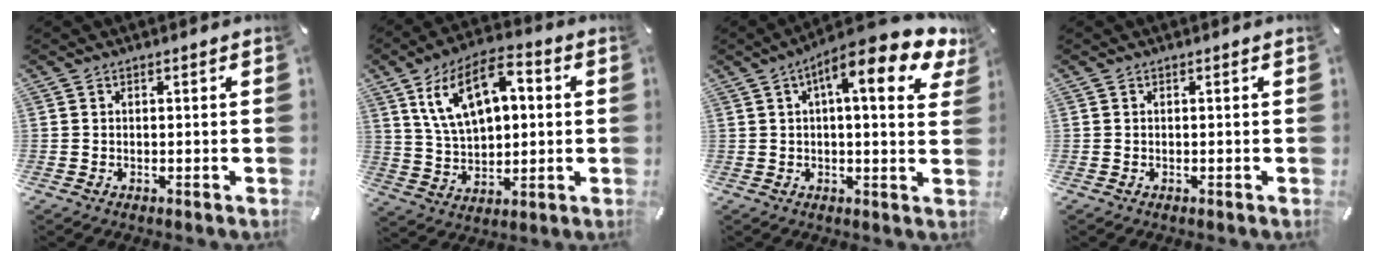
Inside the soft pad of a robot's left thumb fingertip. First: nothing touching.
{"total": 15.1, "force": [5.8, 9.1, 10.6], "torque": [-0.204, -0.007, 0.100]}
{"total": 13.7, "force": [6.5, 3.7, 11.4], "torque": [-0.175, -0.030, 0.103]}
{"total": 0.0}